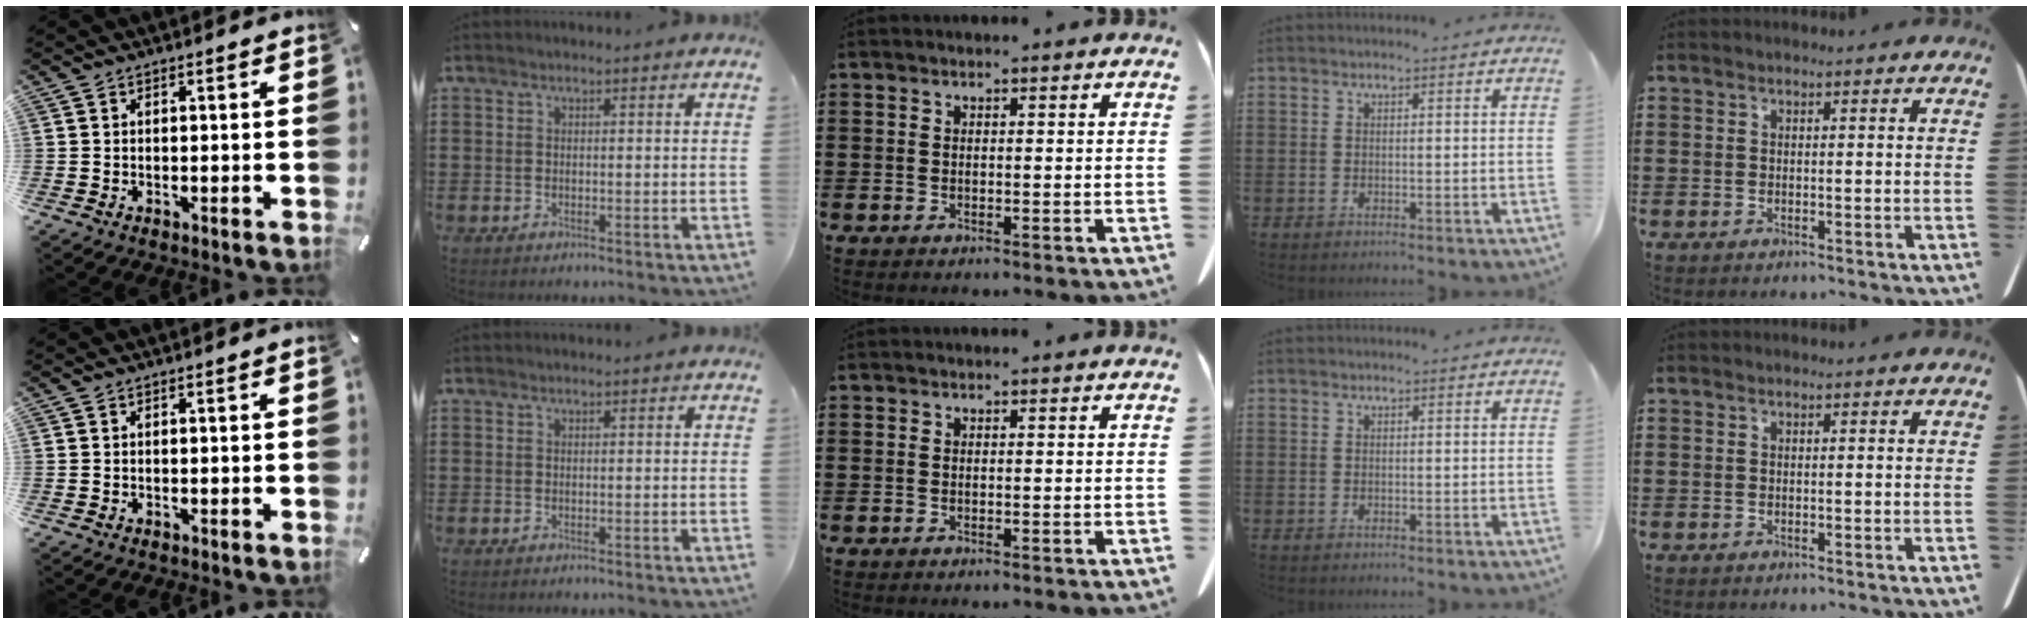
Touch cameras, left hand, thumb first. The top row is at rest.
{}